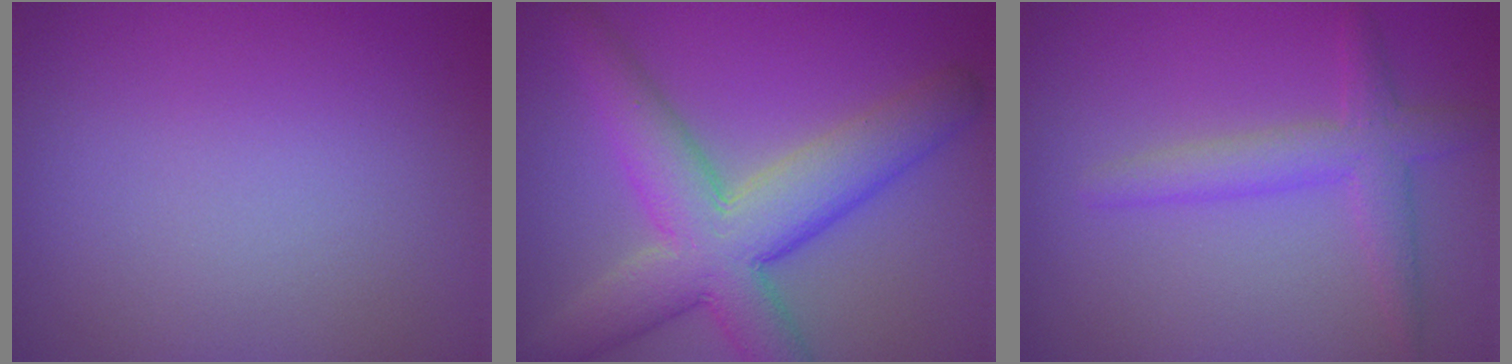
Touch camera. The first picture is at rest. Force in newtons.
{"total": 8.9, "press": 8.9, "slide": 0.3}
{"total": 3.0, "press": 3.0, "slide": 0.0}